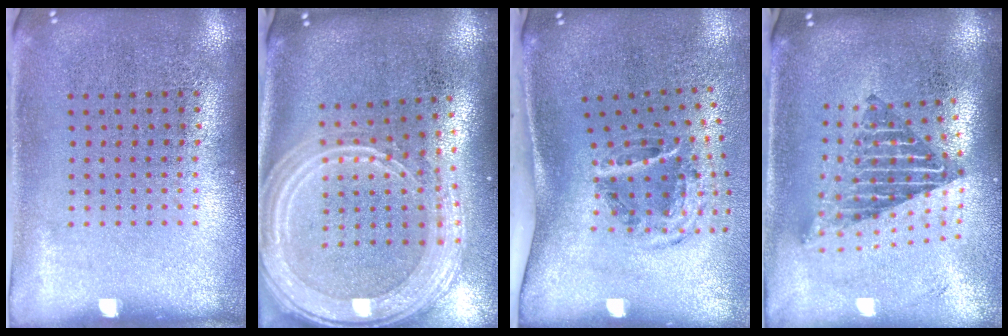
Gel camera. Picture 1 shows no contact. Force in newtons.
{"total": 3.1, "press": 2.5, "slide": 1.9}
{"total": 2.1, "press": 1.2, "slide": 1.7}
{"total": 2.2, "press": 1.6, "slide": 1.6}